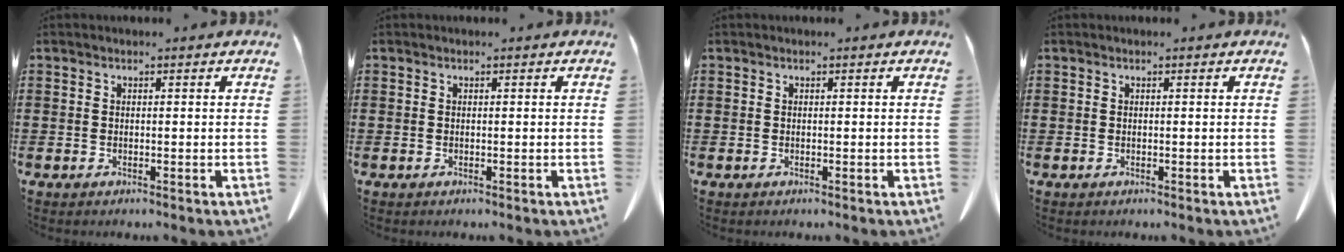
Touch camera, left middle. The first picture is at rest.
{"total": 0.0}
{"total": 0.0}
{"total": 0.0}